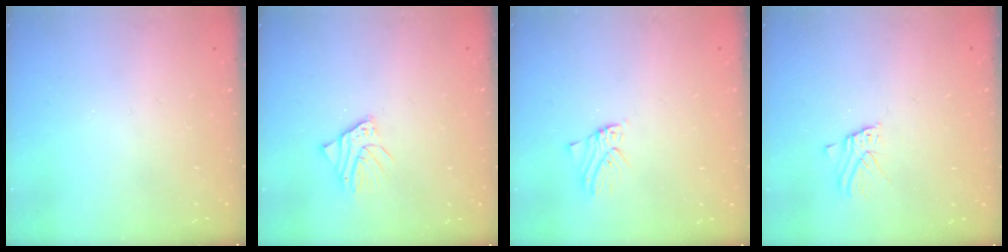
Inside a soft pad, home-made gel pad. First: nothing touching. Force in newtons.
{"total": 2.9, "press": 2.8, "slide": 0.3}
{"total": 2.1, "press": 2.1, "slide": 0.2}
{"total": 2.4, "press": 2.4, "slide": 0.2}